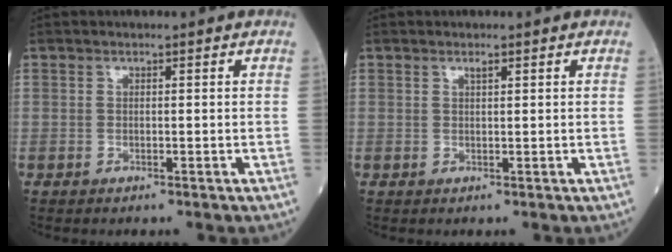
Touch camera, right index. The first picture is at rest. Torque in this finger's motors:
{"motor_torque": [0.20, 0.06, -0.01, 0.02]}